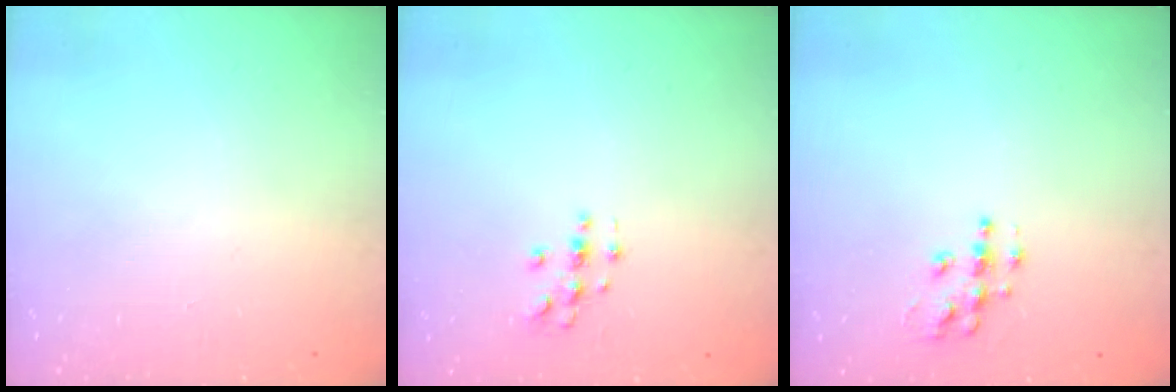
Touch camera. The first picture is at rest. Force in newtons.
{"total": 3.0, "press": 3.0, "slide": 0.3}
{"total": 7.0, "press": 7.0, "slide": 0.3}